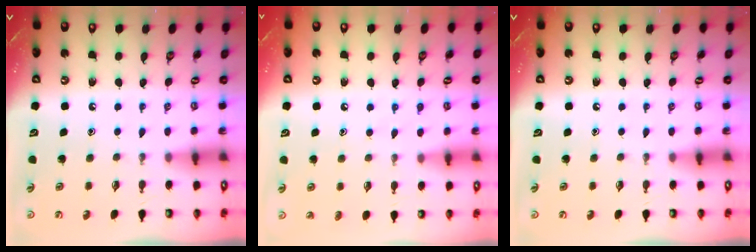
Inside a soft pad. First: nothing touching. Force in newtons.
{"total": 6.6, "press": 6.6, "slide": 0.6}
{"total": 0.0}